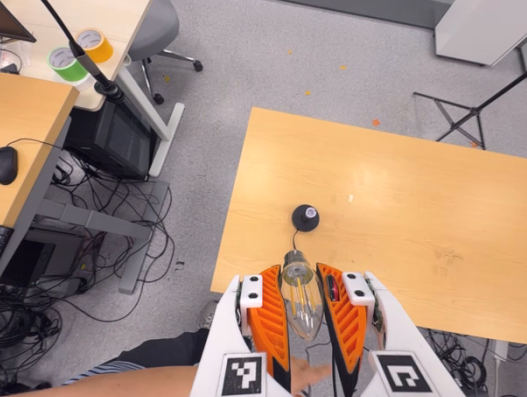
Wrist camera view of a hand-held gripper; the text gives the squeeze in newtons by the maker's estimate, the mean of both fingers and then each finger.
{"total": 22.9, "left": 24.8, "right": 21.0}